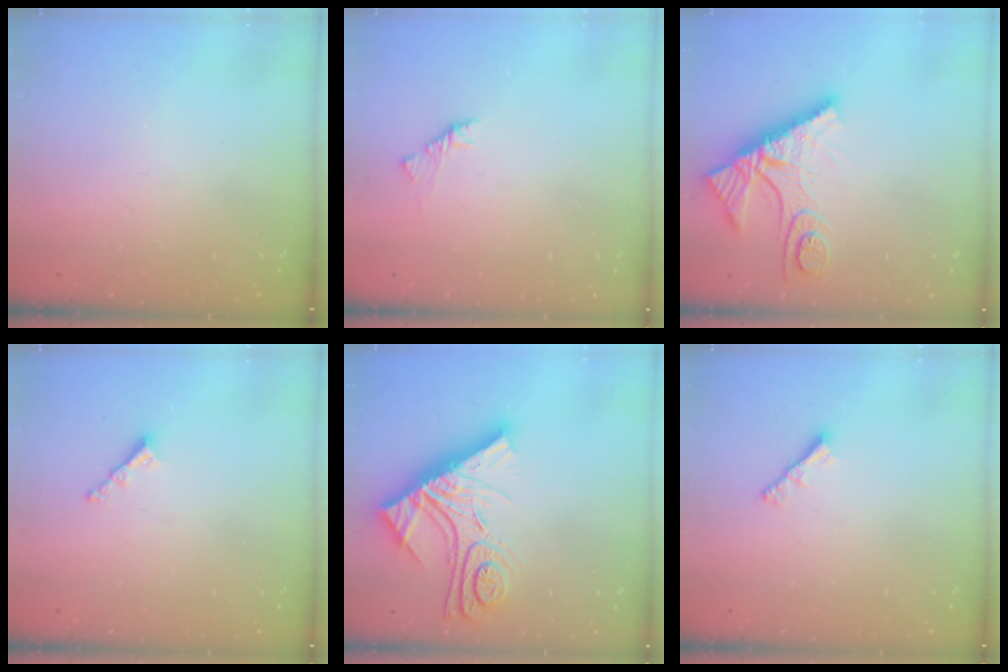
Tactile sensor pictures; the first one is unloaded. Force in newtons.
{"total": 1.7, "press": 1.6, "slide": 0.5}
{"total": 10.7, "press": 10.6, "slide": 1.1}
{"total": 2.9, "press": 2.9, "slide": 0.5}
{"total": 17.1, "press": 17.0, "slide": 1.5}
{"total": 2.2, "press": 2.1, "slide": 0.6}